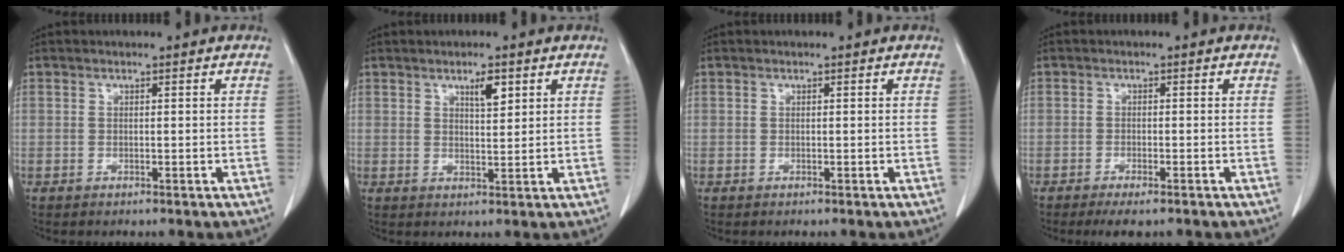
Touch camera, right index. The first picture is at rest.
{"total": 3.2, "force": [1.8, 0.8, 2.5], "torque": [-0.044, -0.003, 0.031]}
{"total": 0.0}
{"total": 3.5, "force": [-2.6, 0.8, 2.2], "torque": [-0.031, -0.007, -0.038]}